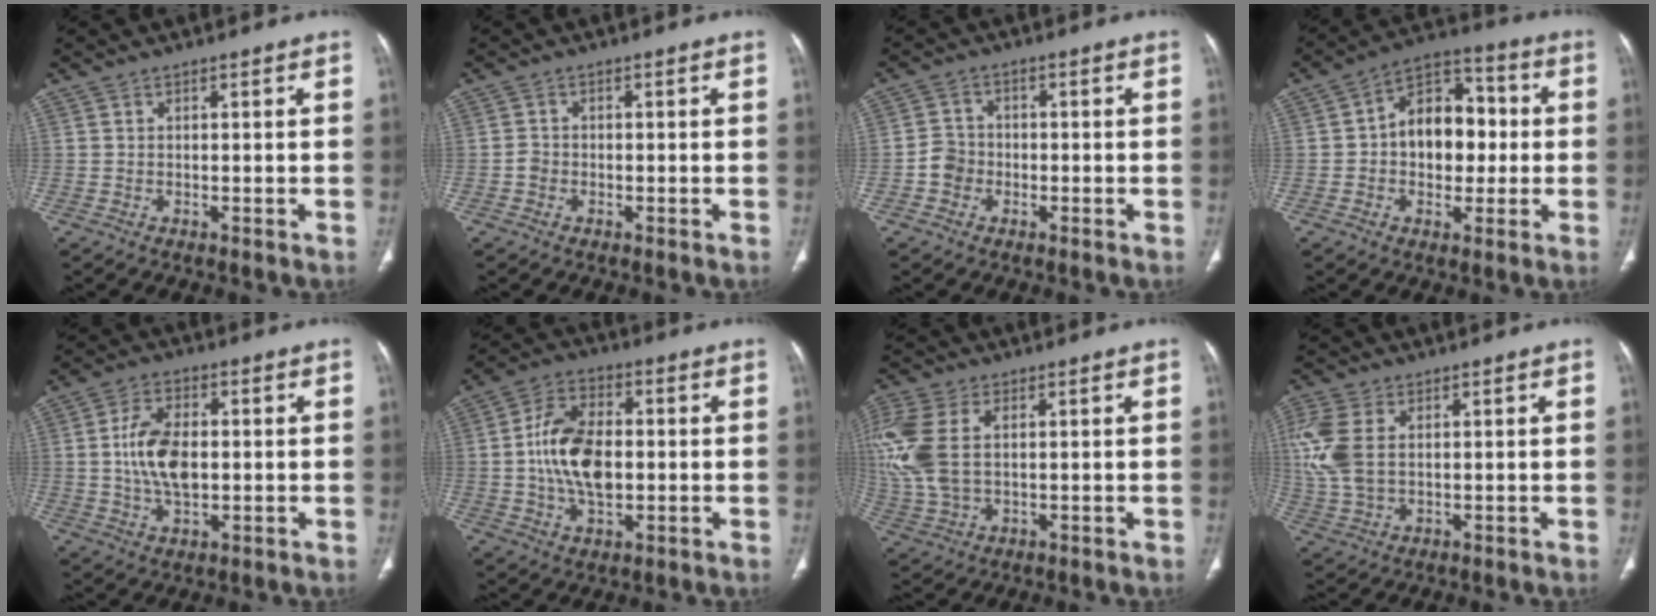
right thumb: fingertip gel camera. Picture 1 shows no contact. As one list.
[{"total": 1.5, "force": [-0.6, 1.2, 0.5], "torque": [-0.006, 0.005, -0.014]}, {"total": 3.7, "force": [-1.3, 3.3, 1.2], "torque": [-0.004, 0.013, -0.032]}, {"total": 13.3, "force": [0.2, 9.3, 9.5], "torque": [-0.094, 0.033, -0.005]}, {"total": 9.8, "force": [0.2, 5.6, 8.0], "torque": [-0.145, 0.003, 0.005]}, {"total": 13.1, "force": [-0.2, 7.8, 10.5], "torque": [-0.181, 0.013, -0.005]}, {"total": 13.5, "force": [2.5, 8.1, 10.4], "torque": [-0.271, 0.012, 0.054]}, {"total": 10.2, "force": [2.2, 6.2, 7.8], "torque": [-0.202, 0.005, 0.048]}]